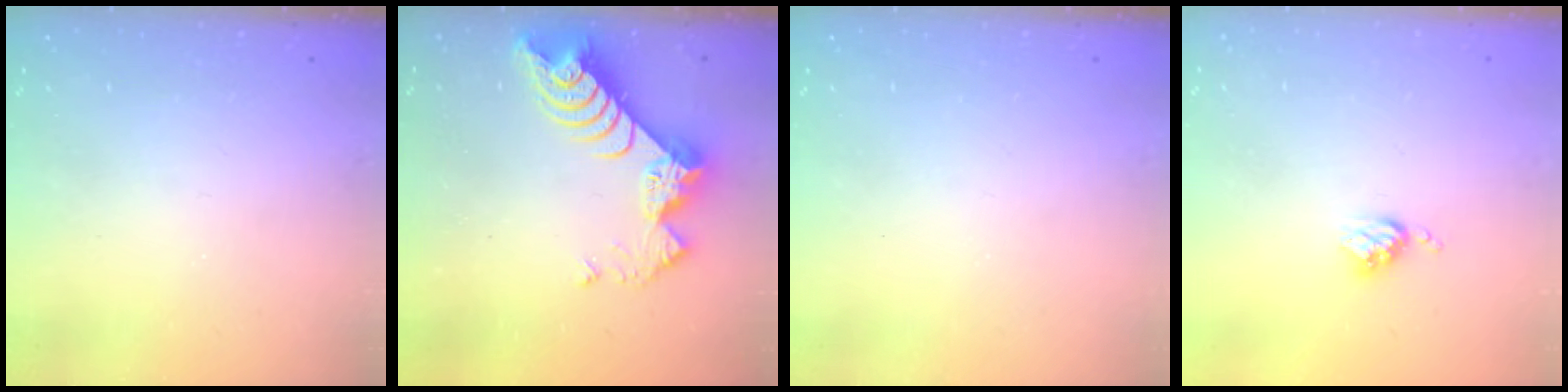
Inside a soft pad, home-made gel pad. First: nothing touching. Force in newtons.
{"total": 9.9, "press": 9.9, "slide": 0.8}
{"total": 0.0}
{"total": 3.6, "press": 3.6, "slide": 0.4}